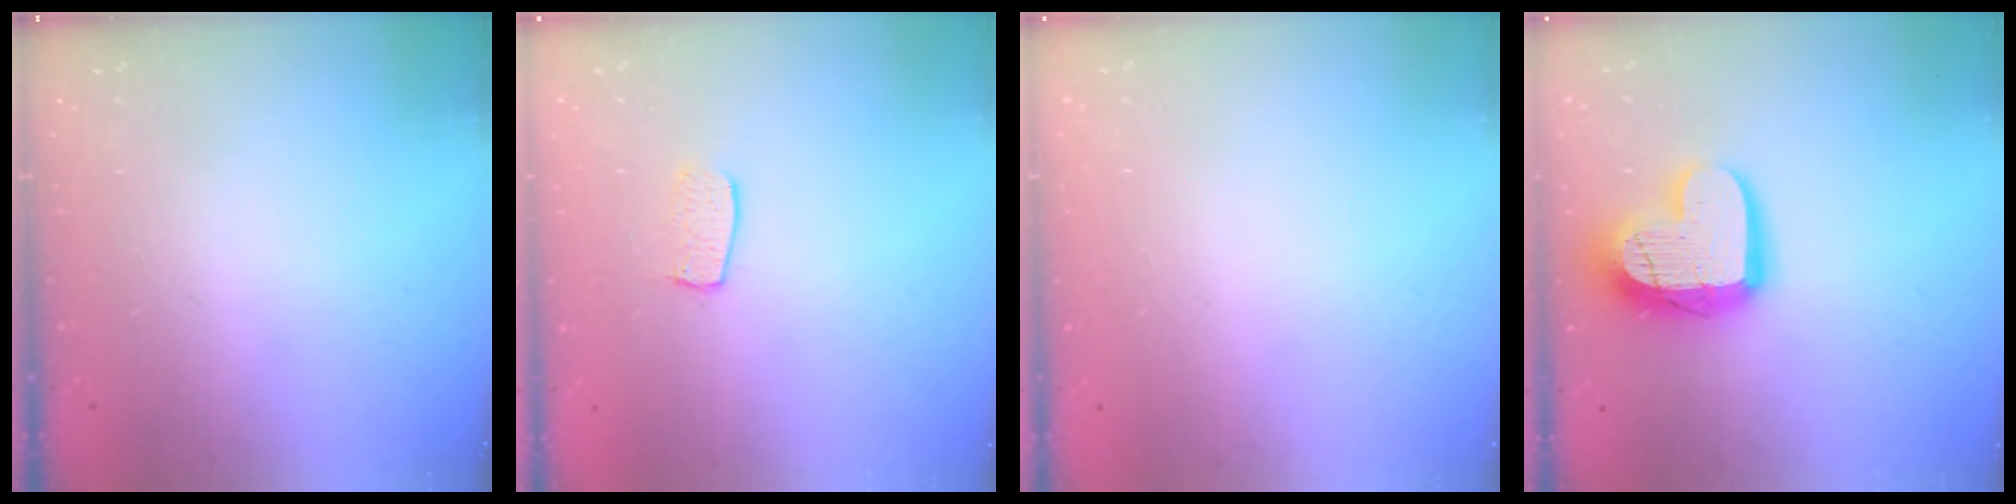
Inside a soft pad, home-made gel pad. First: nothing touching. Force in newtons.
{"total": 5.9, "press": 5.9, "slide": 0.3}
{"total": 0.0}
{"total": 17.3, "press": 17.3, "slide": 1.7}